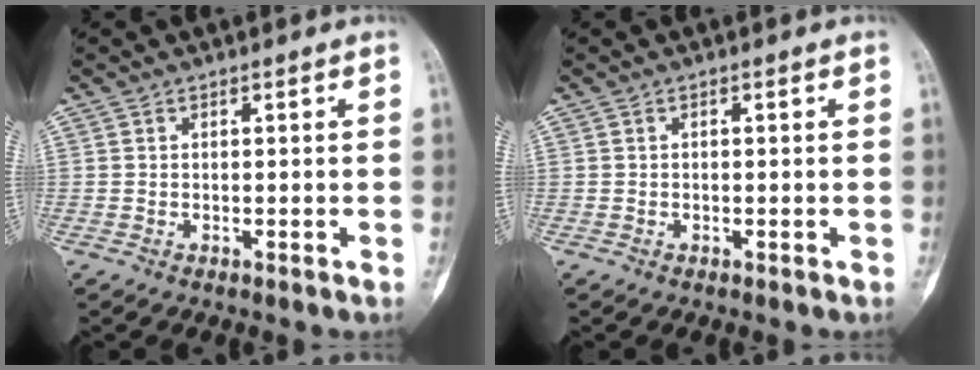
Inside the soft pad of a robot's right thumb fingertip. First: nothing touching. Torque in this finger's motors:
{"motor_torque": [0.22, 0.43, 0.27, 0.26, 0.10]}